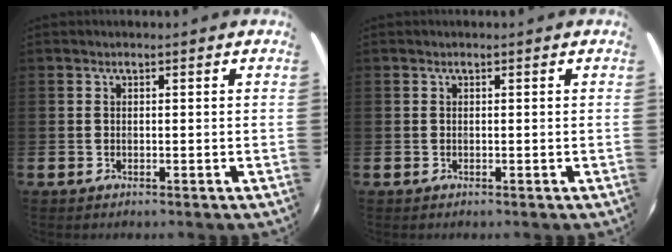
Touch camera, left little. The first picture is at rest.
{"total": 0.0}